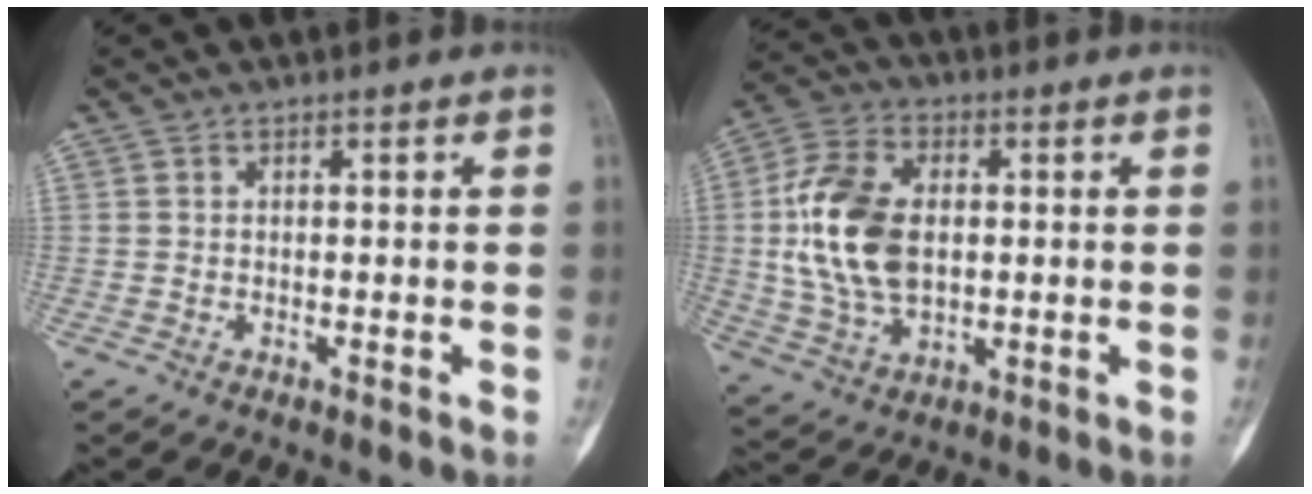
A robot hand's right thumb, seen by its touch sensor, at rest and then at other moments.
{"total": 15.6, "force": [1.1, 10.0, 12.0], "torque": [-0.224, 0.007, 0.024]}